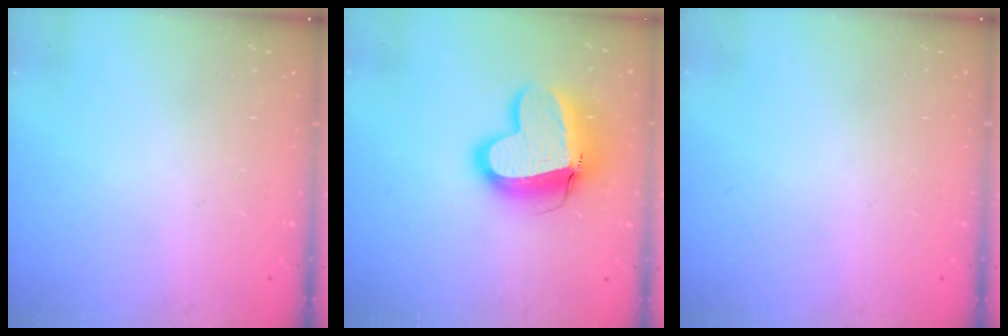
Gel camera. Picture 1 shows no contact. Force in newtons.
{"total": 15.5, "press": 15.3, "slide": 2.2}
{"total": 0.0}